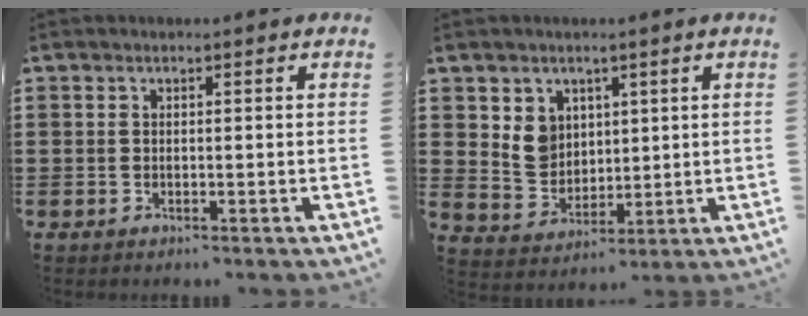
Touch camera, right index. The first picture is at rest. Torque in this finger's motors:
{"motor_torque": [0.15, 0.01, 0.27, 0.04]}